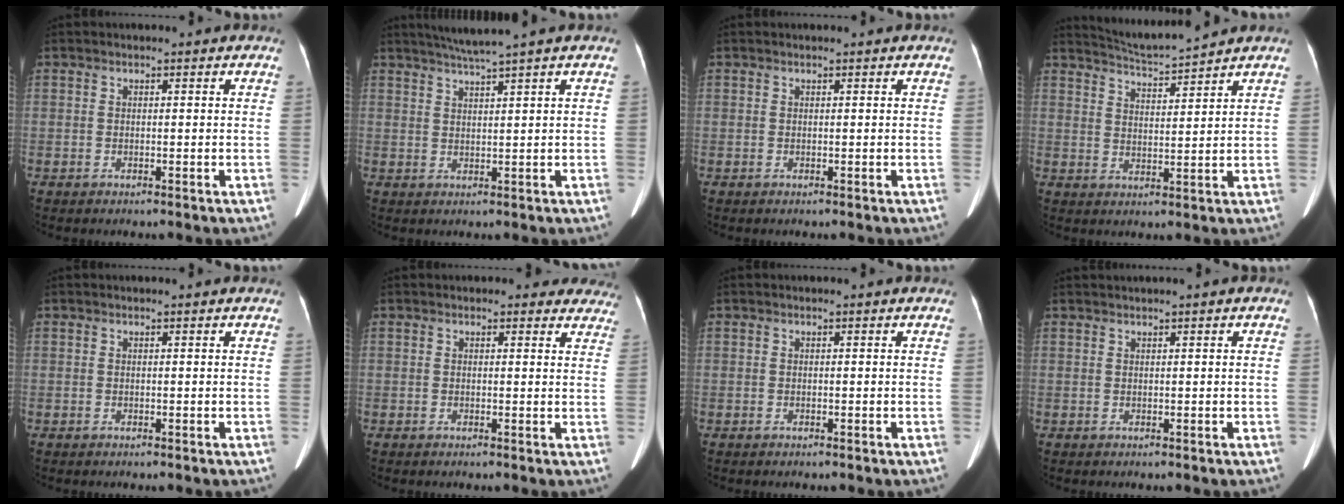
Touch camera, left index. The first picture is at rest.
{"total": 4.3, "force": [3.4, -1.4, 2.2], "torque": [-0.042, 0.002, 0.066]}
{"total": 0.6, "force": [0.5, 0.0, 0.2], "torque": [-0.004, 0.009, 0.009]}
{"total": 6.1, "force": [5.9, -1.3, 0.9], "torque": [-0.027, -0.002, 0.110]}
{"total": 1.0, "force": [-0.9, 0.0, -0.2], "torque": [0.006, 0.003, -0.011]}
{"total": 7.0, "force": [6.4, 2.7, 0.8], "torque": [0.032, -0.007, 0.039]}
{"total": 0.0}
{"total": 1.2, "force": [0.8, -0.2, 0.9], "torque": [-0.020, 0.015, 0.017]}